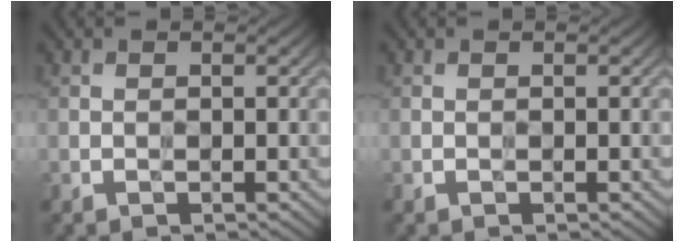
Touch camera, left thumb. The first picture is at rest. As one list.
[{"total": 0.0}]